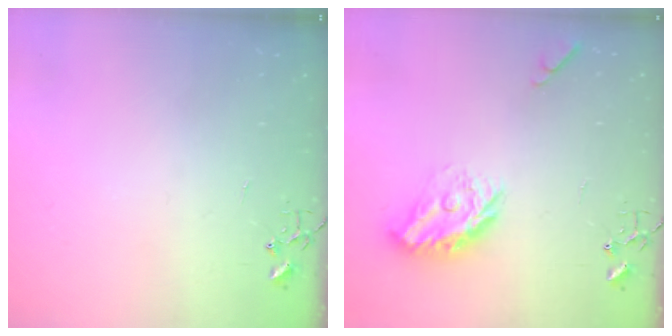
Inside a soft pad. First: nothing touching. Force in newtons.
{"total": 13.5, "press": 13.4, "slide": 0.7}